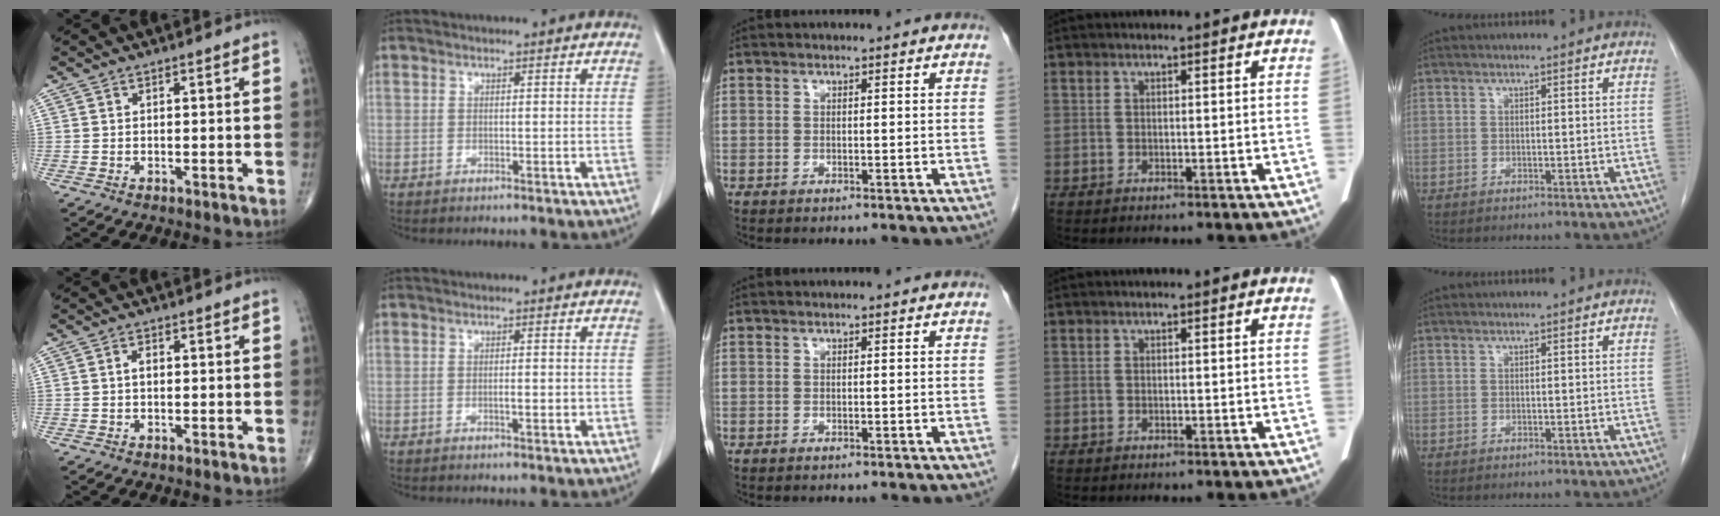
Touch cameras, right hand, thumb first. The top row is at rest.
{"thumb": {"total": 1.5, "force": [0.0, 0.9, 1.2], "torque": [-0.019, 0.005, -0.001]}, "index": {"total": 1.6, "force": [-0.2, 0.4, 1.5], "torque": [-0.026, 0.000, -0.003]}}